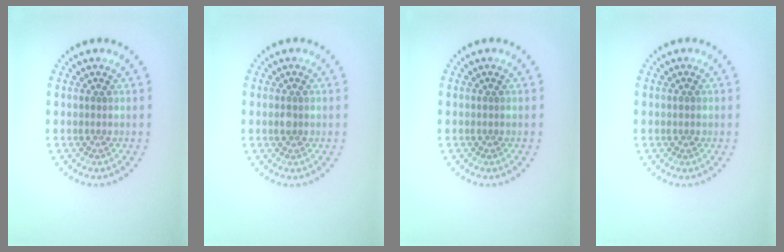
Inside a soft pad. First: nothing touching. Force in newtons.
{"total": 0.8, "press": 0.8, "slide": 0.0}
{"total": 0.0}
{"total": 0.8, "press": 0.8, "slide": 0.0}